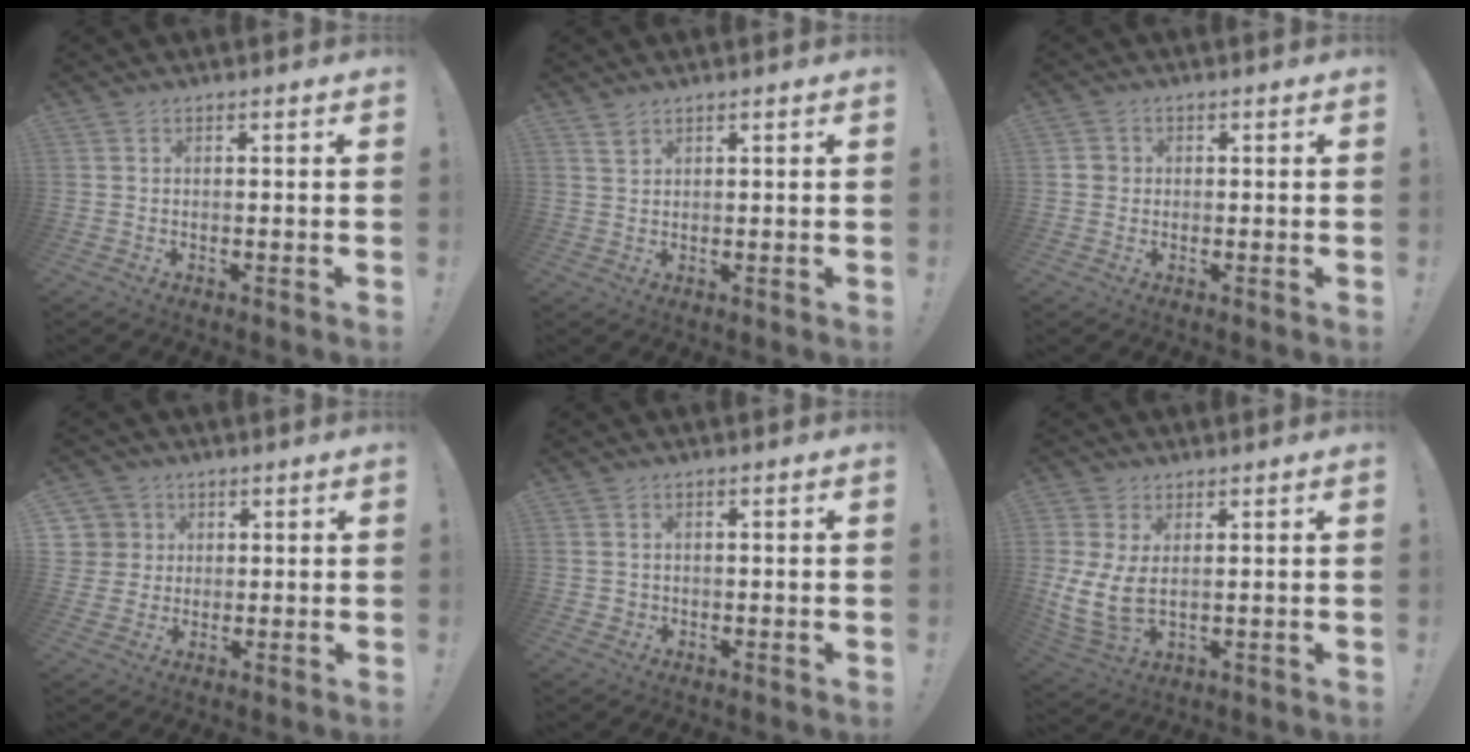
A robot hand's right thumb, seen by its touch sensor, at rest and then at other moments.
{"total": 2.2, "force": [1.8, 1.1, 0.8], "torque": [-0.009, -0.011, 0.033]}
{"total": 2.7, "force": [0.1, 2.6, 0.8], "torque": [-0.011, 0.007, 0.001]}
{"total": 6.3, "force": [2.1, 5.9, 0.8], "torque": [-0.017, -0.010, 0.045]}
{"total": 1.8, "force": [0.4, 1.7, 0.4], "torque": [-0.004, -0.002, 0.008]}
{"total": 9.1, "force": [1.9, 5.4, 7.0], "torque": [-0.135, -0.017, 0.044]}